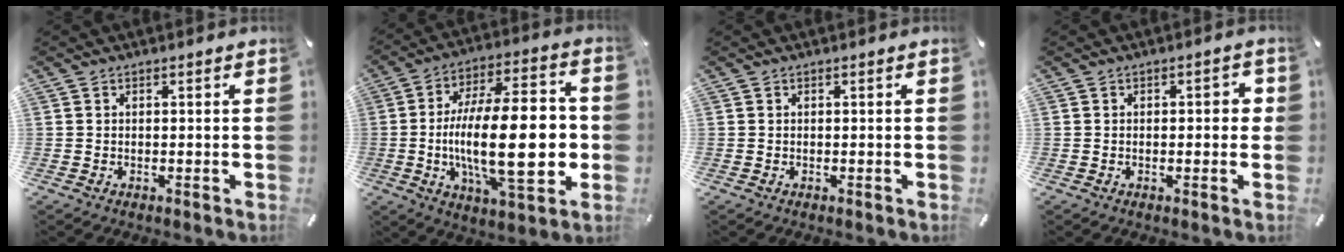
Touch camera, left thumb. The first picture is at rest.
{"total": 26.3, "force": [-2.7, 9.9, 24.3], "torque": [-0.429, -0.009, -0.043]}
{"total": 0.0}
{"total": 3.3, "force": [-0.1, 1.6, 2.9], "torque": [-0.036, 0.003, -0.007]}